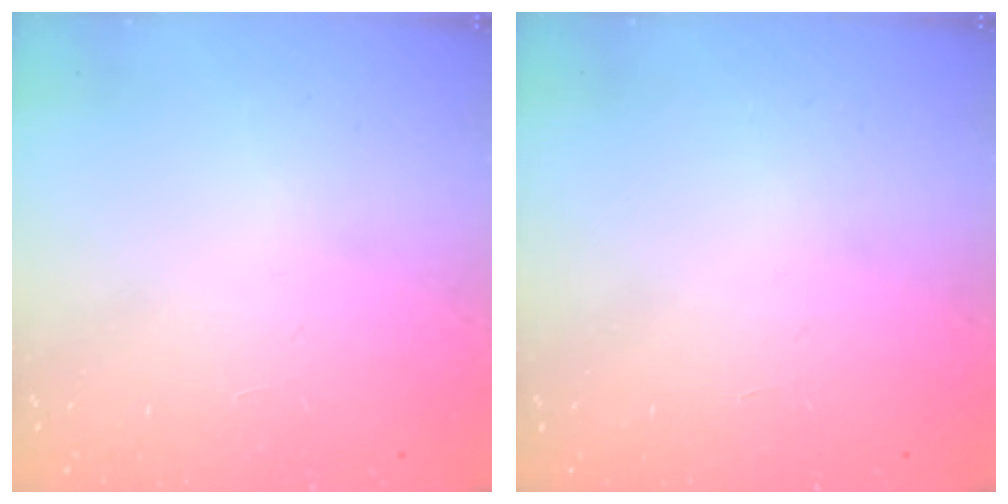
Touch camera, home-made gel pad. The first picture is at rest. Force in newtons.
{"total": 0.0}